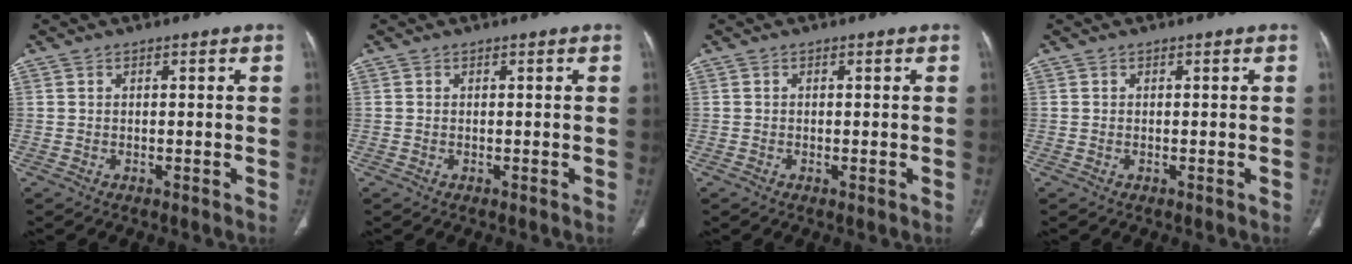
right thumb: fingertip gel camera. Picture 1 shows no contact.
{"total": 0.0}
{"total": 0.6, "force": [-0.2, 0.2, 0.5], "torque": [-0.009, -0.003, -0.004]}
{"total": 0.0}